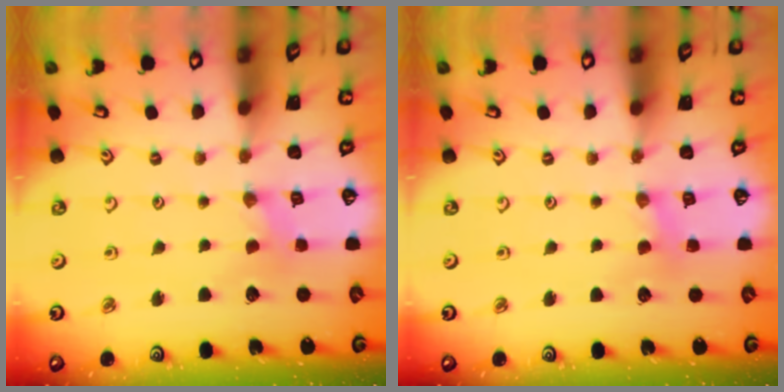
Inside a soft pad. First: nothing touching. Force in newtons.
{"total": 2.4, "press": 2.4, "slide": 0.5}